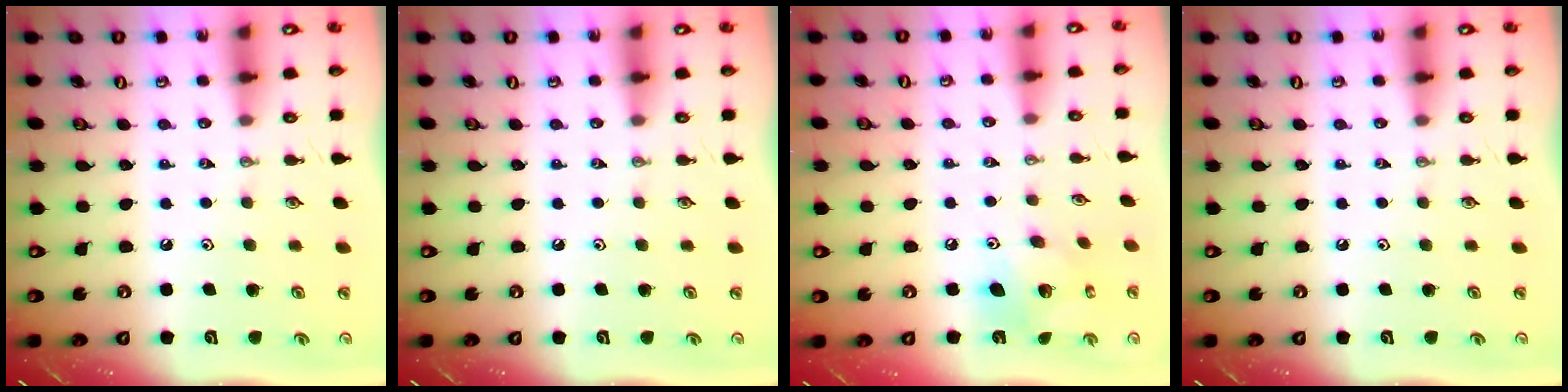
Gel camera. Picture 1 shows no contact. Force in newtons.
{"total": 0.0}
{"total": 11.3, "press": 11.3, "slide": 0.8}
{"total": 0.0}